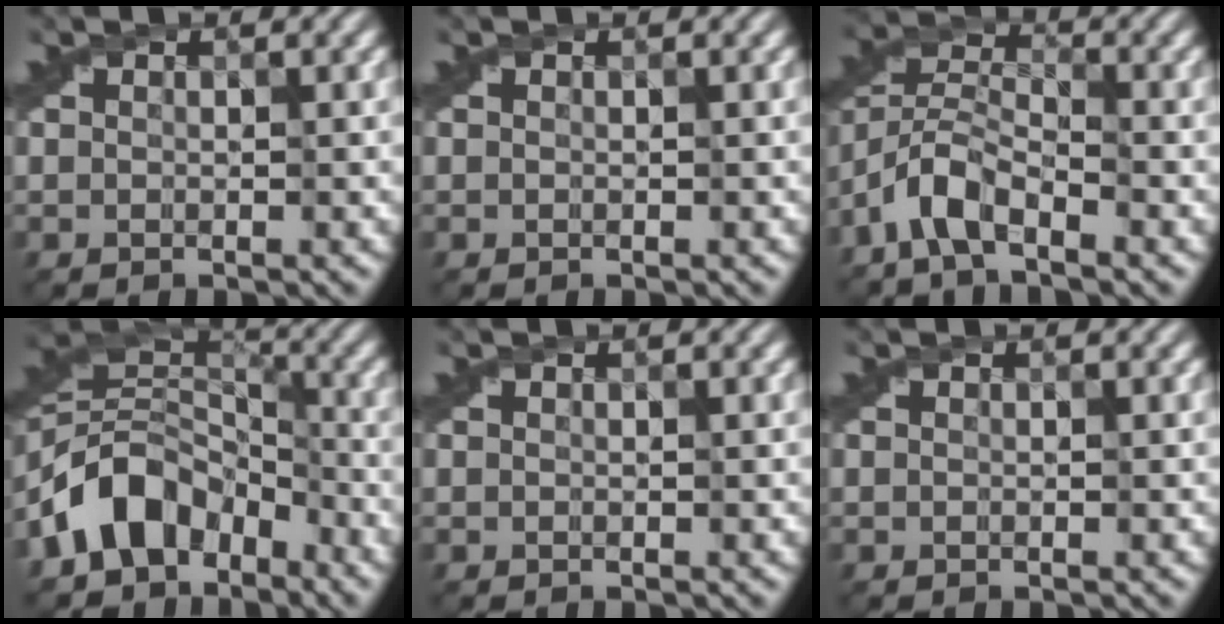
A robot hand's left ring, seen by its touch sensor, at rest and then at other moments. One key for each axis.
{"total": 0.0}
{"total": 4.5, "fx": -3.7, "fy": 1.1, "fz": 2.4, "tx": -0.043, "ty": 0.006, "tz": -0.087}
{"total": 8.2, "fx": -5.4, "fy": 5.3, "fz": 3.4, "tx": -0.039, "ty": 0.005, "tz": -0.120}
{"total": 0.0}
{"total": 0.0}